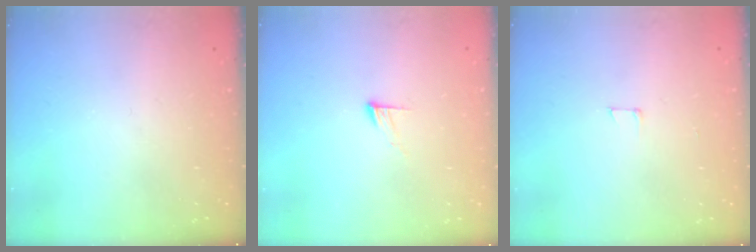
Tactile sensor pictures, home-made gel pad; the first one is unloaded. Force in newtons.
{"total": 4.5, "press": 4.5, "slide": 0.4}
{"total": 2.9, "press": 2.9, "slide": 0.2}